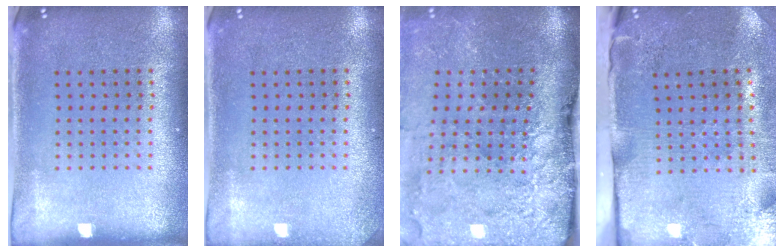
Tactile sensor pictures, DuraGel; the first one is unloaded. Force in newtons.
{"total": 1.1, "press": 1.1, "slide": 0.1}
{"total": 5.1, "press": 3.8, "slide": 3.3}
{"total": 4.6, "press": 3.7, "slide": 2.8}